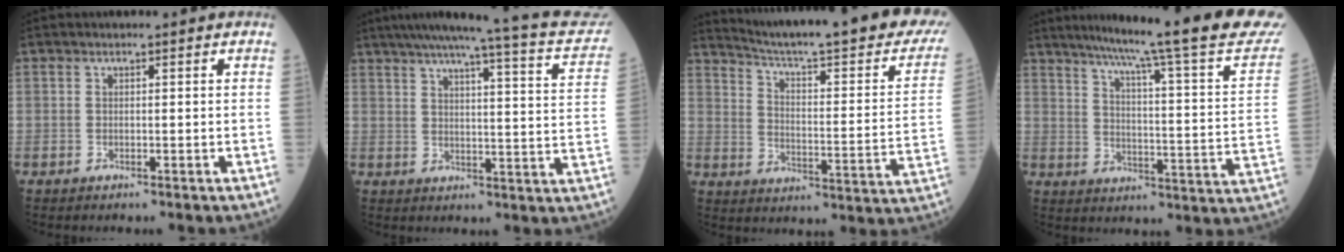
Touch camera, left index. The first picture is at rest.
{"total": 21.3, "force": [18.3, 1.3, 10.8], "torque": [-0.148, -0.018, 0.214]}
{"total": 29.4, "force": [25.5, 1.6, 14.5], "torque": [-0.217, -0.081, 0.323]}
{"total": 27.3, "force": [23.3, -0.6, 14.1], "torque": [-0.209, -0.069, 0.290]}